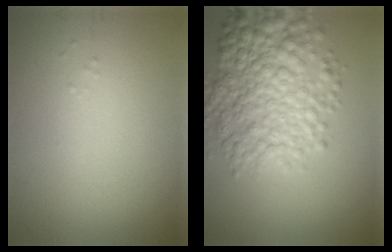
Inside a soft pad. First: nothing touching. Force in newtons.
{"total": 7.7, "press": 7.7, "slide": 0.1}